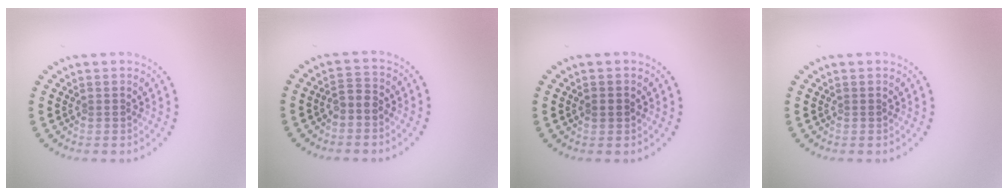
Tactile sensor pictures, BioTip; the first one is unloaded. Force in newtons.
{"total": 1.4, "press": 1.3, "slide": 0.5}
{"total": 1.2, "press": 1.2, "slide": 0.1}
{"total": 0.0}